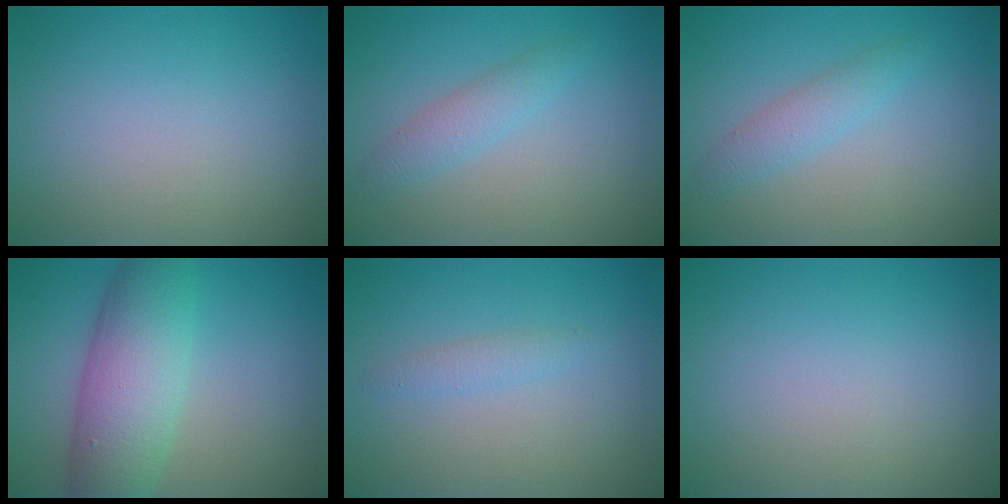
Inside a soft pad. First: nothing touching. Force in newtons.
{"total": 2.0, "press": 2.0, "slide": 0.0}
{"total": 2.0, "press": 2.0, "slide": 0.0}
{"total": 7.5, "press": 7.5, "slide": 0.2}
{"total": 1.2, "press": 1.2, "slide": 0.0}
{"total": 0.0}